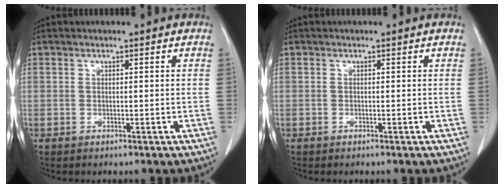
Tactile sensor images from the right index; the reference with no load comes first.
{"total": 0.0}